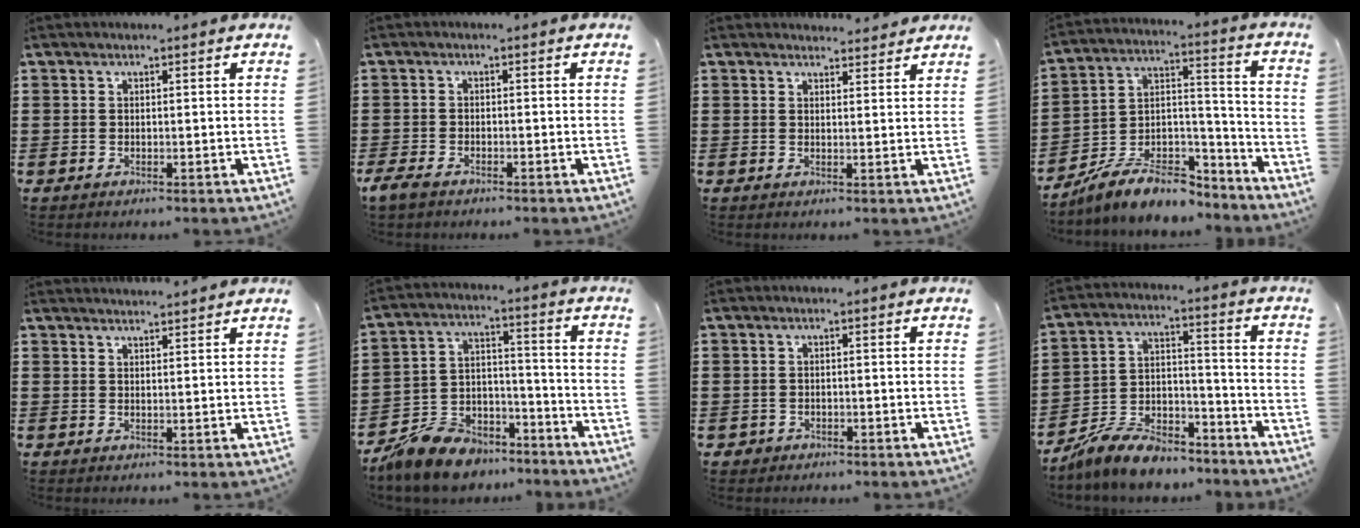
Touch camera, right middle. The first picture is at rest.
{"total": 2.0, "force": [-1.6, 0.7, 1.0], "torque": [-0.041, -0.004, -0.038]}
{"total": 2.2, "force": [2.2, 0.2, 0.0], "torque": [0.003, -0.003, 0.040]}
{"total": 8.5, "force": [-7.1, 3.2, 3.4], "torque": [-0.066, 0.019, -0.137]}
{"total": 1.8, "force": [1.8, -0.3, 0.1], "torque": [-0.005, 0.001, 0.035]}
{"total": 9.8, "force": [-8.9, 3.5, 2.2], "torque": [-0.053, 0.033, -0.176]}
{"total": 0.9, "force": [-0.7, 0.5, 0.0], "torque": [-0.002, 0.002, -0.017]}
{"total": 9.0, "force": [-8.2, 2.5, 2.8], "torque": [-0.058, 0.025, -0.161]}